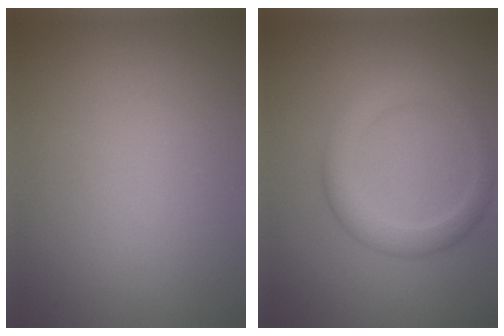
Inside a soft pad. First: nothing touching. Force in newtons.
{"total": 2.9, "press": 2.9, "slide": 0.2}